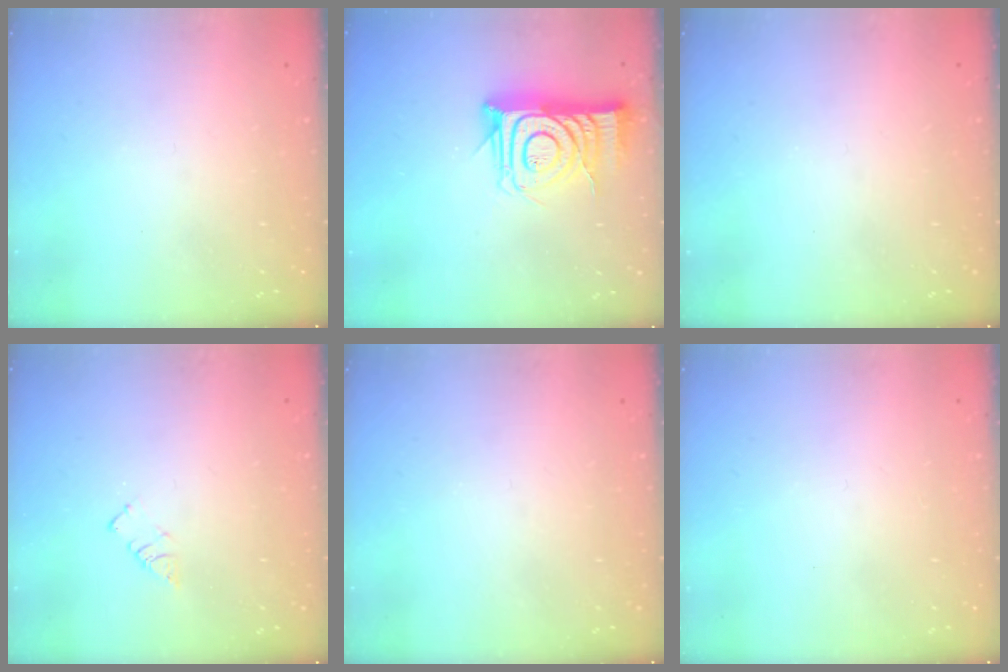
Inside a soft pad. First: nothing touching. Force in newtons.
{"total": 14.6, "press": 14.6, "slide": 1.0}
{"total": 0.0}
{"total": 2.9, "press": 2.9, "slide": 0.4}
{"total": 0.0}
{"total": 1.6, "press": 1.6, "slide": 0.1}